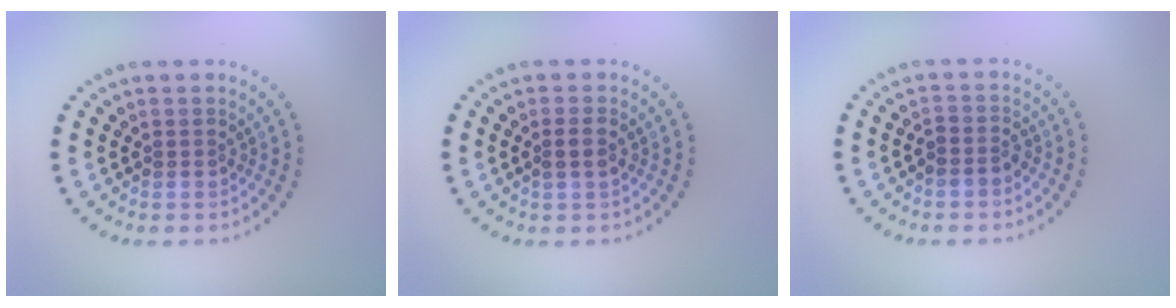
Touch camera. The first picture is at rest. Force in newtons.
{"total": 1.3, "press": 1.2, "slide": 0.6}
{"total": 1.5, "press": 1.3, "slide": 0.8}